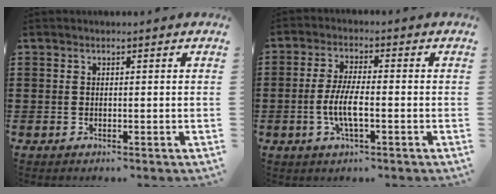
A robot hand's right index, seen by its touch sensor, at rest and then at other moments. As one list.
[{"total": 5.7, "force": [-1.7, 1.4, 5.3], "torque": [-0.118, -0.006, -0.038]}]